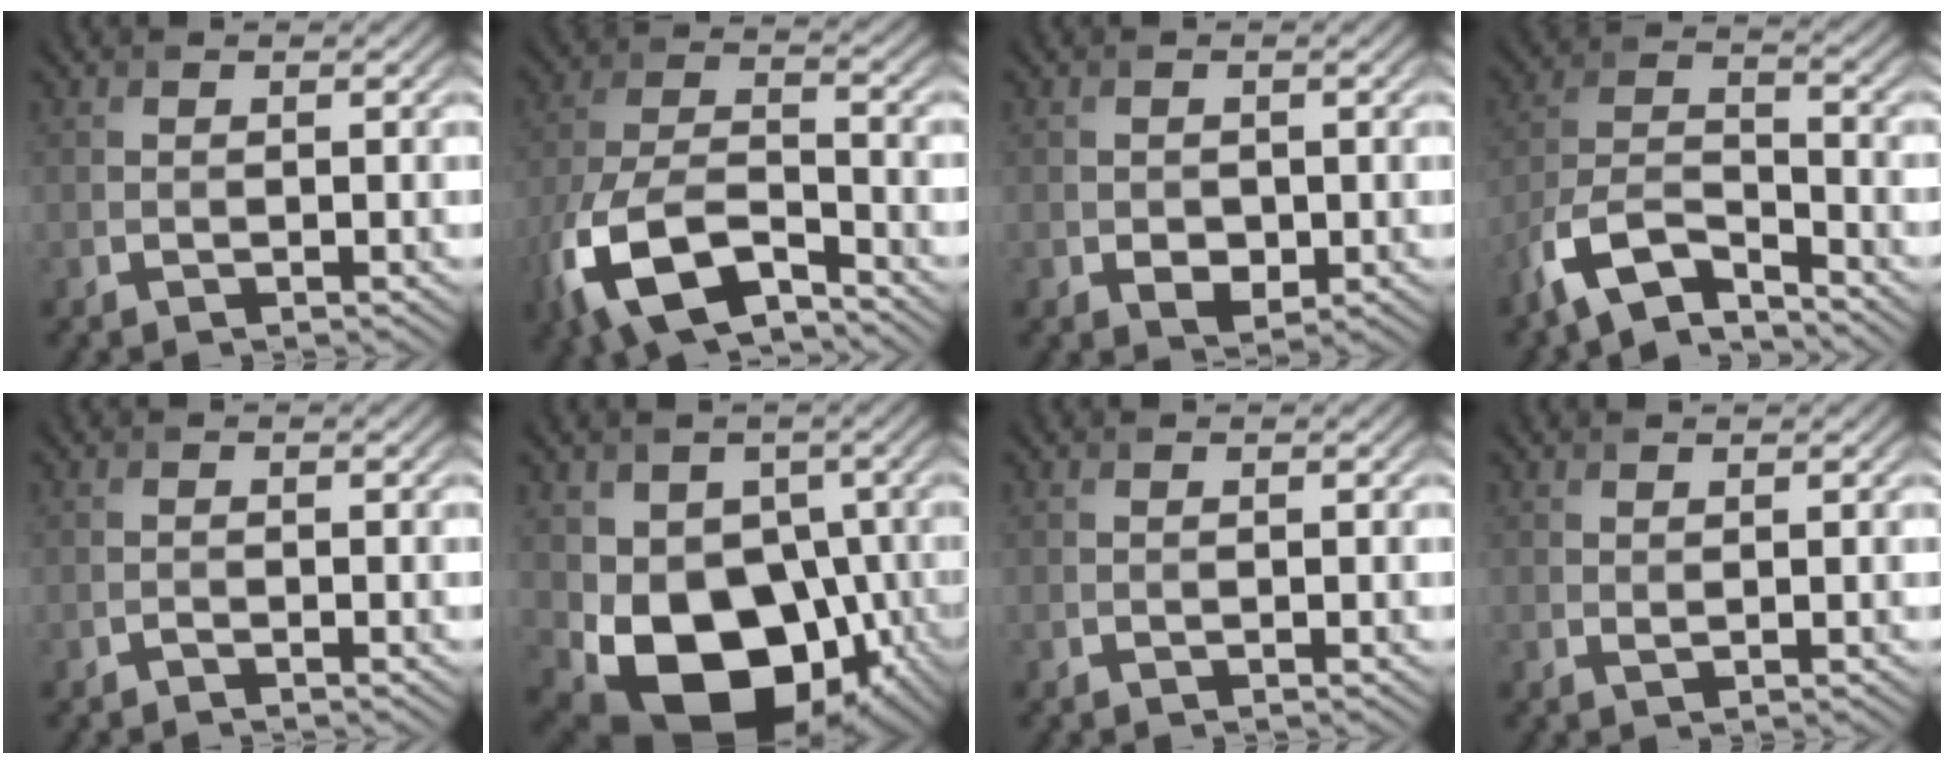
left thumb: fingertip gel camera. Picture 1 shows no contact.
{"total": 12.7, "force": [-7.5, 5.6, 8.6], "torque": [-0.194, -0.019, -0.159]}
{"total": 2.2, "force": [-0.3, 1.7, 1.2], "torque": [-0.027, -0.011, -0.006]}
{"total": 9.2, "force": [-6.8, 3.1, 5.3], "torque": [-0.108, -0.006, -0.148]}
{"total": 0.5, "force": [-0.5, 0.1, 0.2], "torque": [-0.002, 0.001, -0.010]}
{"total": 15.5, "force": [-4.0, 11.4, 9.8], "torque": [-0.153, -0.038, -0.062]}
{"total": 0.0}
{"total": 0.6, "force": [0.4, 0.1, 0.3], "torque": [-0.010, -0.001, 0.009]}